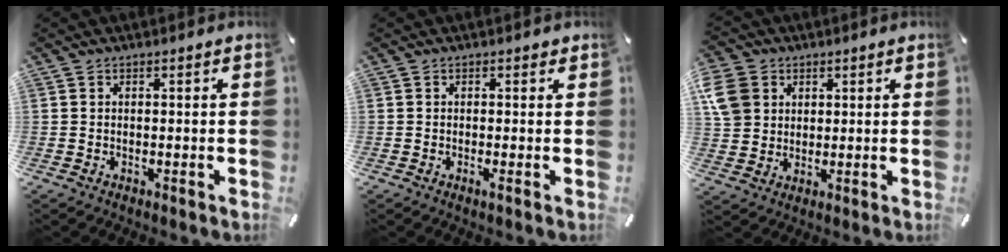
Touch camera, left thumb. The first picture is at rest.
{"total": 1.1, "force": [-0.1, 0.1, 1.1], "torque": [-0.019, -0.005, -0.001]}
{"total": 8.8, "force": [2.7, 7.7, 3.3], "torque": [-0.092, 0.007, 0.056]}